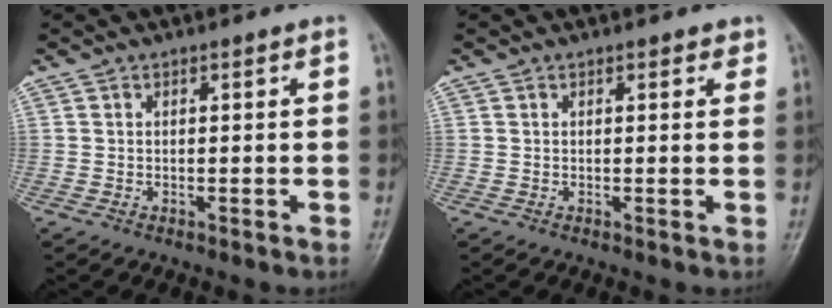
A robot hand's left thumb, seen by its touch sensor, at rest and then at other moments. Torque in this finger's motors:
{"motor_torque": [-0.73, 0.03, -0.06, 0.14, 0.00]}